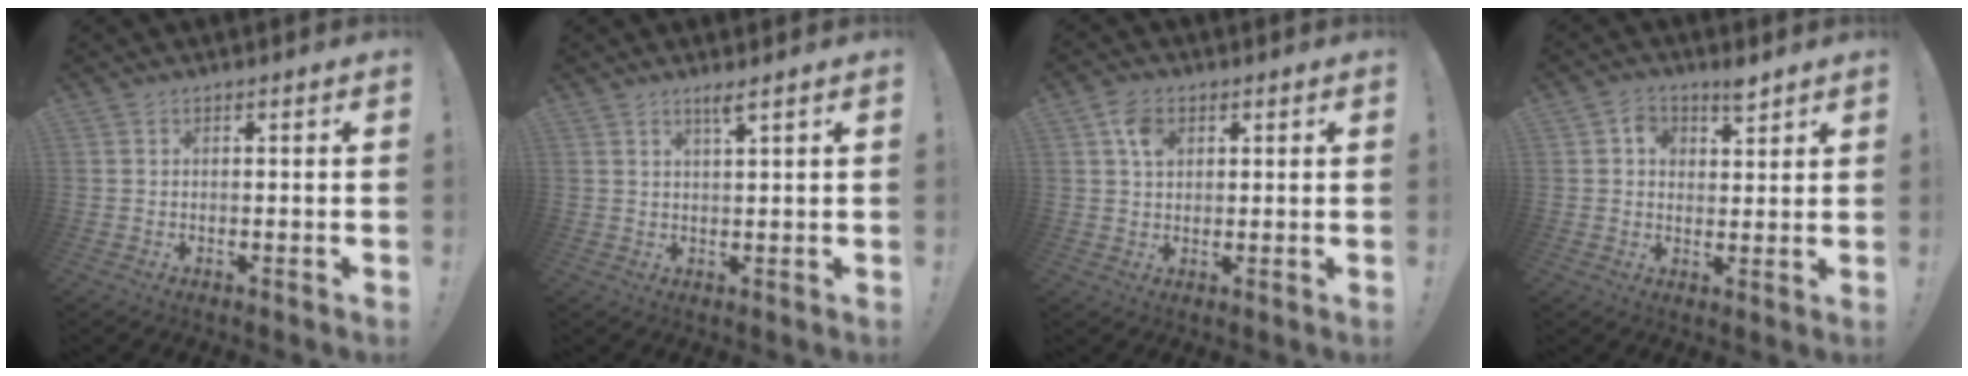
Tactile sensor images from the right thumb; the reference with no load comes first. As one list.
[{"total": 2.9, "force": [2.0, -0.2, 2.1], "torque": [-0.032, -0.009, 0.031]}, {"total": 5.8, "force": [2.1, 4.2, 3.3], "torque": [-0.047, -0.001, 0.038]}, {"total": 5.1, "force": [2.9, 3.7, 2.0], "torque": [-0.011, -0.016, 0.047]}]